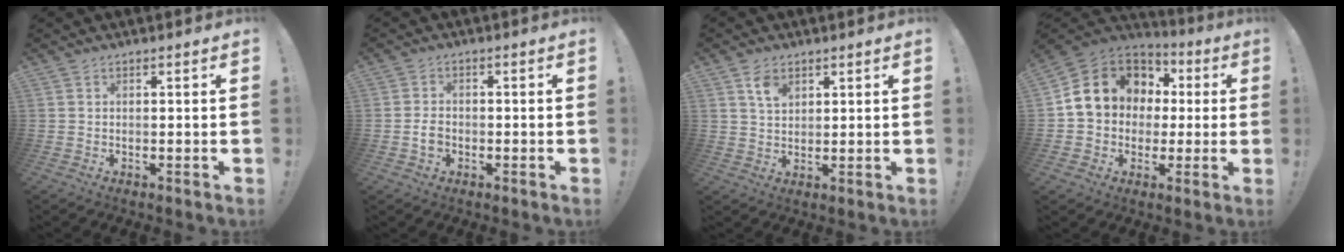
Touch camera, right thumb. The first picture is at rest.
{"total": 3.3, "force": [-1.3, 2.3, 2.0], "torque": [-0.025, 0.007, -0.023]}
{"total": 5.2, "force": [2.9, 3.2, 2.8], "torque": [-0.035, -0.014, 0.051]}
{"total": 15.2, "force": [4.0, 12.7, 7.2], "torque": [-0.104, -0.010, 0.093]}